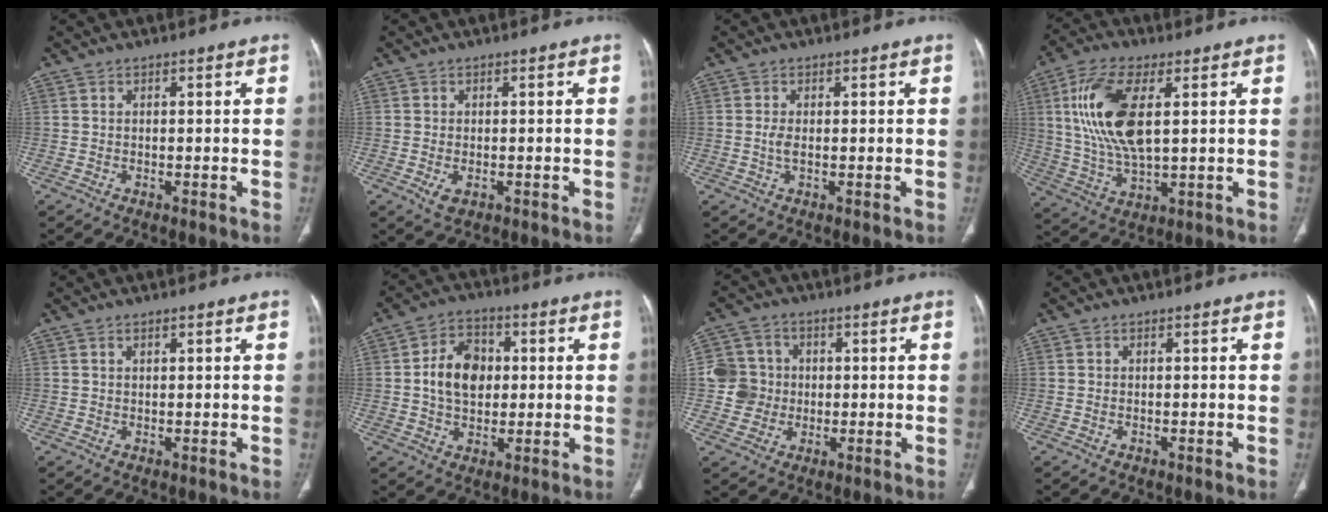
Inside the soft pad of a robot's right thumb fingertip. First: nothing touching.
{"total": 2.4, "force": [-0.8, 1.4, 1.8], "torque": [-0.034, -0.002, -0.008]}
{"total": 1.7, "force": [0.0, 0.6, 1.6], "torque": [-0.044, -0.004, 0.000]}
{"total": 15.3, "force": [3.5, 6.6, 13.3], "torque": [-0.279, -0.010, 0.073]}
{"total": 0.7, "force": [0.4, 0.3, 0.5], "torque": [-0.009, 0.001, 0.007]}
{"total": 10.2, "force": [0.9, 7.4, 6.9], "torque": [-0.094, 0.010, 0.010]}
{"total": 7.7, "force": [-0.1, 7.5, 1.5], "torque": [-0.001, 0.013, -0.005]}
{"total": 0.0}